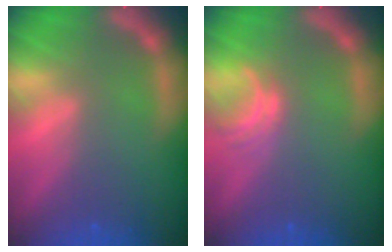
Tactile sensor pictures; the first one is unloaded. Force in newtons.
{"total": 2.0}